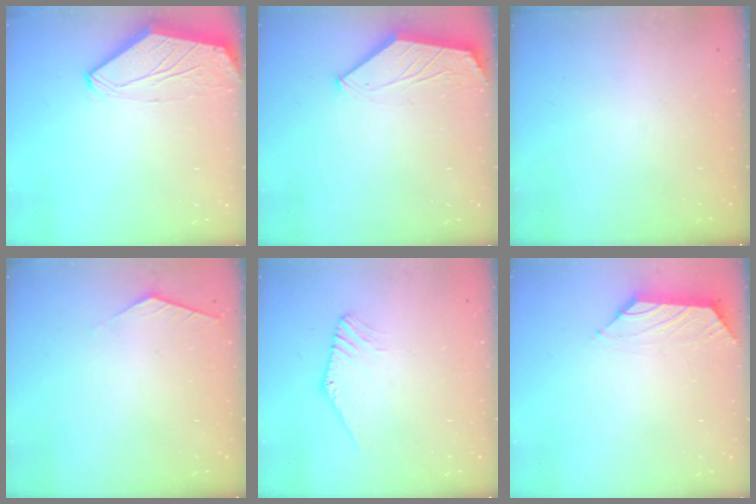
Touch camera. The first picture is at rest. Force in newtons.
{"total": 1.6, "press": 1.6, "slide": 0.3}
{"total": 0.0}
{"total": 2.1, "press": 2.0, "slide": 0.4}
{"total": 2.7, "press": 2.7, "slide": 0.1}
{"total": 0.6, "press": 0.4, "slide": 0.4}